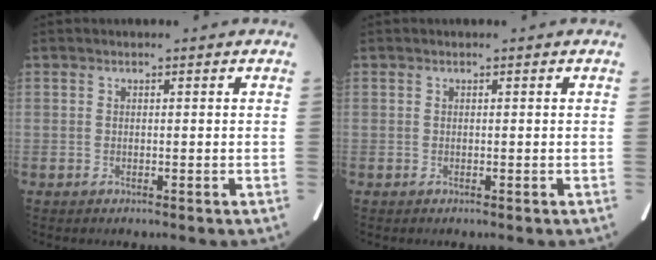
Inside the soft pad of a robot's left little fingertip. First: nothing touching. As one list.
[{"total": 0.0}]